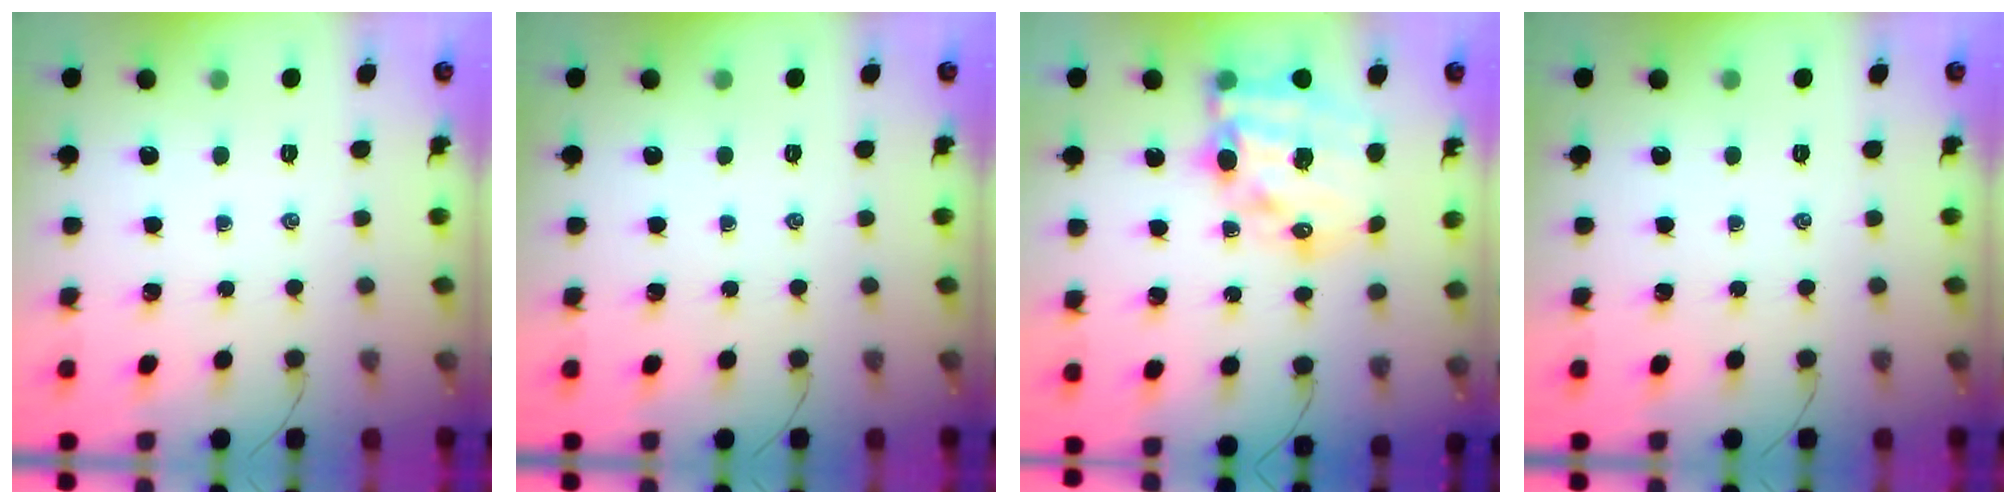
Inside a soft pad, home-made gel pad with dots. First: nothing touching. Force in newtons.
{"total": 0.0}
{"total": 18.4, "press": 18.0, "slide": 3.9}
{"total": 0.0}